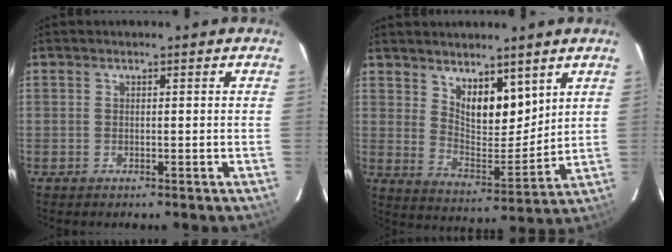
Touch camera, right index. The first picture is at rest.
{"total": 8.3, "force": [6.1, 3.9, 4.2], "torque": [-0.055, -0.006, 0.112]}